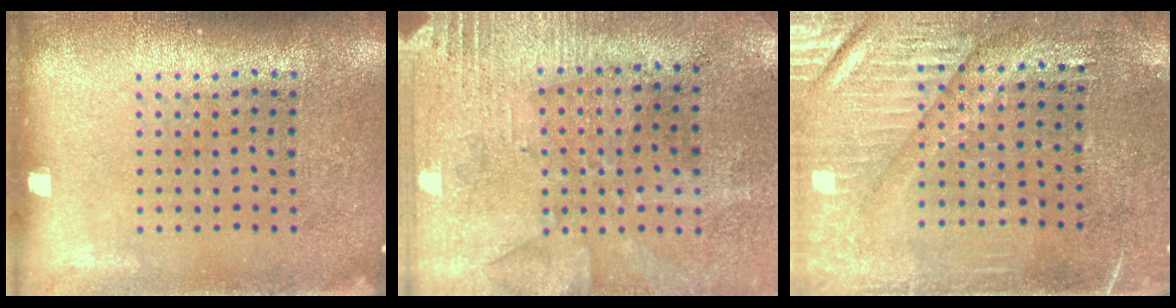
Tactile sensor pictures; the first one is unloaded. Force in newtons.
{"total": 2.7, "press": 2.4, "slide": 1.3}
{"total": 3.5, "press": 3.1, "slide": 1.5}